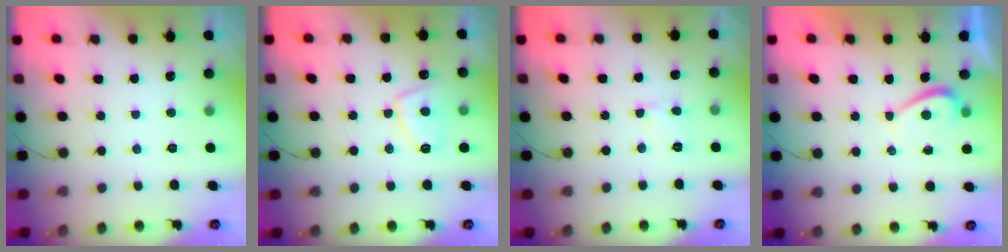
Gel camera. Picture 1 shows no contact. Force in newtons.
{"total": 7.3, "press": 7.2, "slide": 1.2}
{"total": 3.0, "press": 3.0, "slide": 0.3}
{"total": 1.1, "press": 1.0, "slide": 0.6}